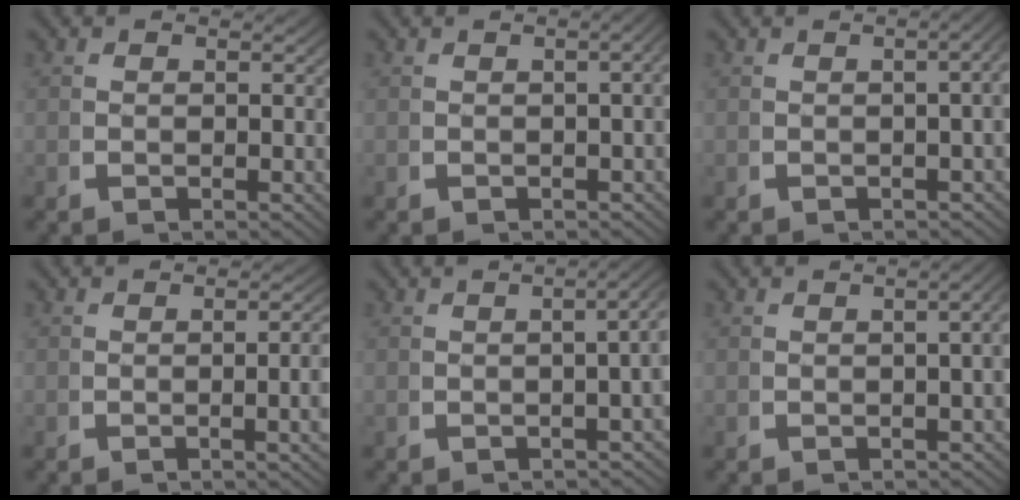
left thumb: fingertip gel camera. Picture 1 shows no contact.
{"total": 3.1, "force": [-0.2, 1.2, 2.9], "torque": [-0.032, 0.016, -0.006]}
{"total": 5.0, "force": [0.6, 2.3, 4.4], "torque": [-0.039, 0.028, -0.004]}
{"total": 3.5, "force": [-0.3, 0.8, 3.4], "torque": [-0.040, 0.006, -0.010]}
{"total": 5.7, "force": [0.9, 2.8, 5.0], "torque": [-0.040, 0.031, -0.003]}
{"total": 4.5, "force": [0.3, 1.9, 4.1], "torque": [-0.038, 0.024, -0.005]}